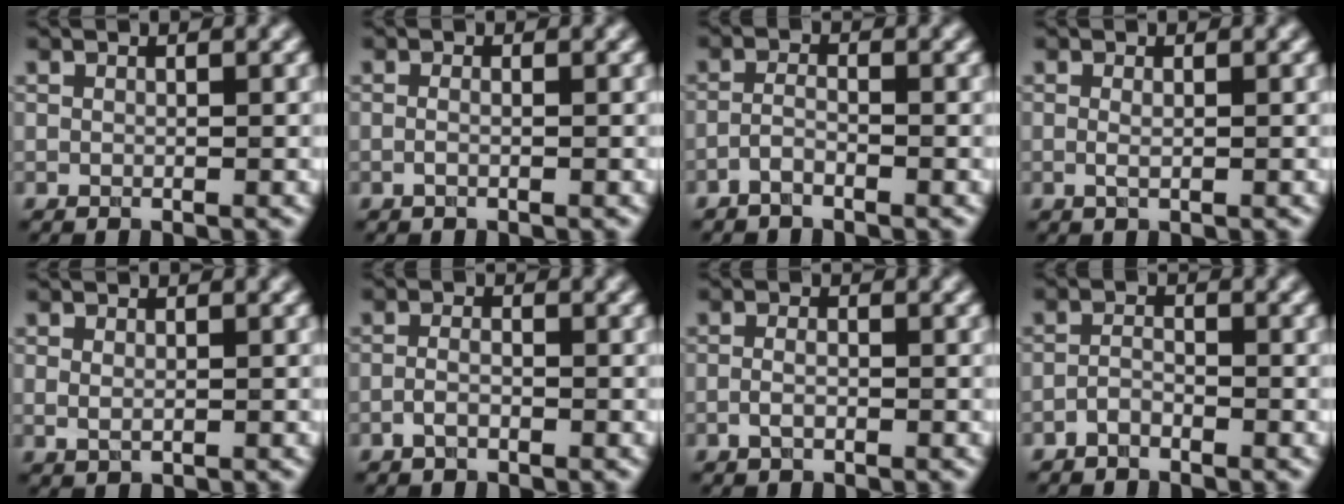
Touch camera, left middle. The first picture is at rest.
{"total": 0.7, "force": [-0.2, 0.2, 0.6], "torque": [-0.016, -0.005, -0.008]}
{"total": 1.5, "force": [-1.1, 0.4, 0.9], "torque": [-0.021, 0.004, -0.027]}
{"total": 0.9, "force": [0.0, 0.2, 0.9], "torque": [-0.019, -0.003, -0.002]}
{"total": 1.1, "force": [0.1, 0.6, 0.9], "torque": [-0.019, -0.002, 0.005]}
{"total": 1.4, "force": [-0.8, 0.5, 1.0], "torque": [-0.023, 0.002, -0.019]}
{"total": 1.4, "force": [-0.6, 0.7, 1.1], "torque": [-0.025, 0.000, -0.014]}
{"total": 1.4, "force": [-1.1, 0.5, 0.6], "torque": [-0.013, 0.005, -0.026]}